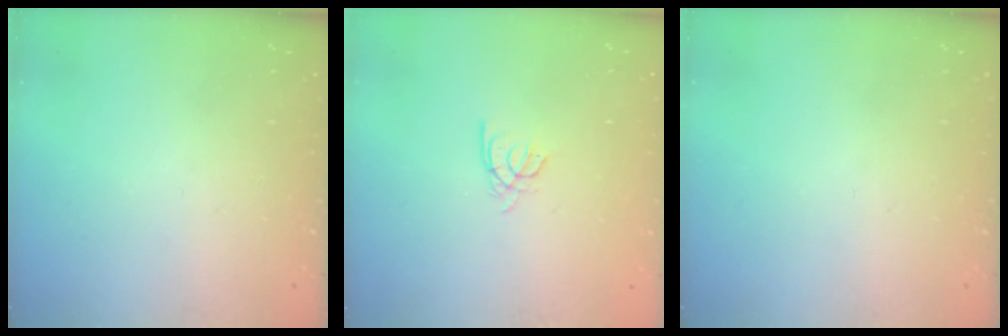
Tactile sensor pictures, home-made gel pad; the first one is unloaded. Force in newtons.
{"total": 2.4, "press": 2.4, "slide": 0.4}
{"total": 0.0}